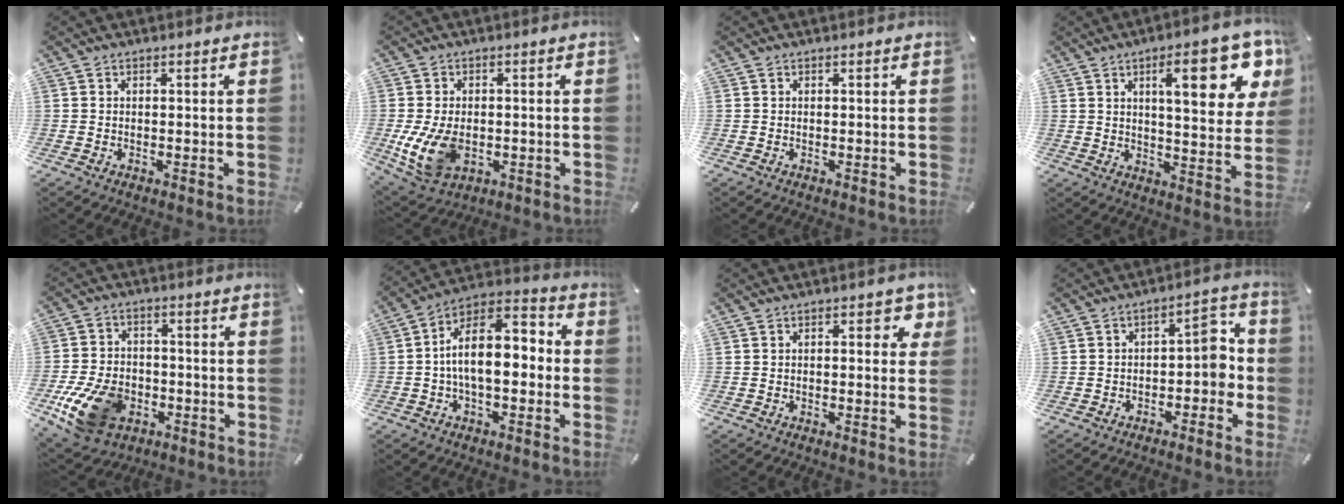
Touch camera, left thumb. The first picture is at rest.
{"total": 10.6, "force": [-2.1, 7.0, 7.7], "torque": [-0.174, 0.000, -0.032]}
{"total": 0.0}
{"total": 17.8, "force": [7.7, 5.8, 14.9], "torque": [-0.210, -0.026, 0.113]}
{"total": 14.3, "force": [-5.4, 10.1, 8.5], "torque": [-0.181, 0.028, -0.093]}
{"total": 12.9, "force": [-1.5, 7.1, 10.6], "torque": [-0.183, 0.005, -0.023]}
{"total": 4.2, "force": [1.0, 2.1, 3.5], "torque": [-0.034, -0.006, 0.007]}
{"total": 8.0, "force": [-0.6, 5.1, 6.2], "torque": [-0.073, 0.002, -0.017]}